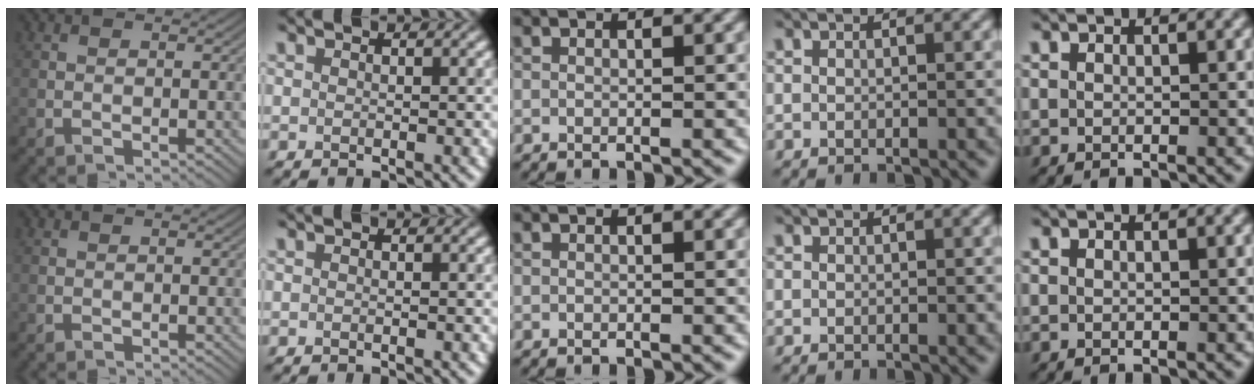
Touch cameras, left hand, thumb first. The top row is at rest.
{}